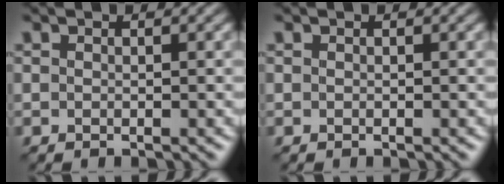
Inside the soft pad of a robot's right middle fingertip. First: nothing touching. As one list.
[{"total": 0.0}]